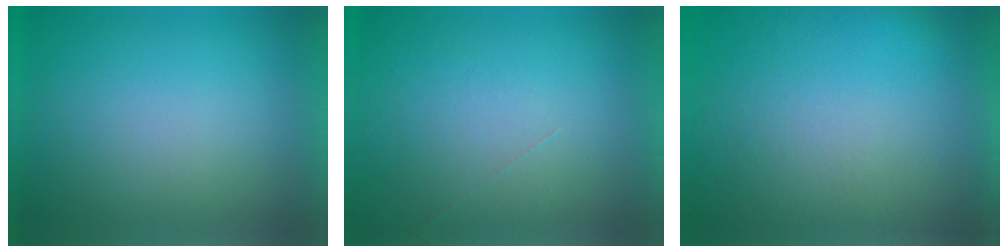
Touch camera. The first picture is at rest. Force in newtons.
{"total": 1.1}
{"total": 5.8}